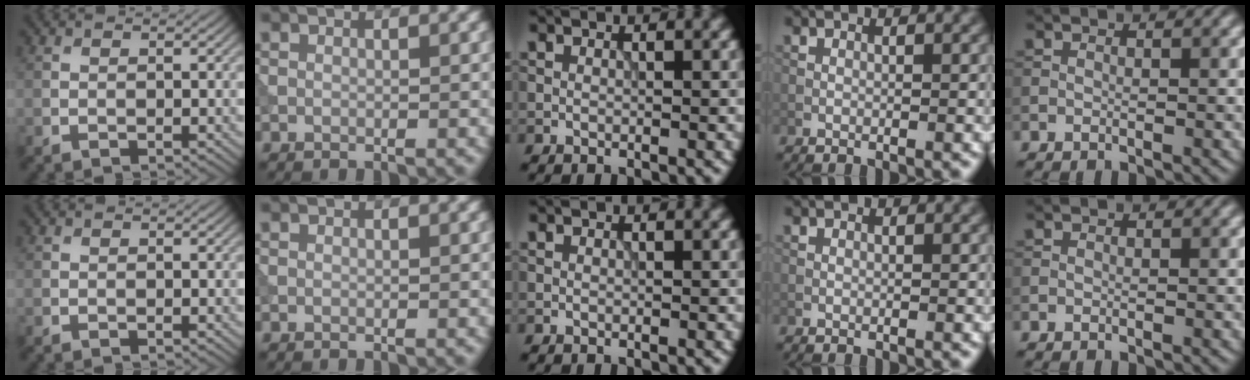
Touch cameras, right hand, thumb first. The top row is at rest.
{}